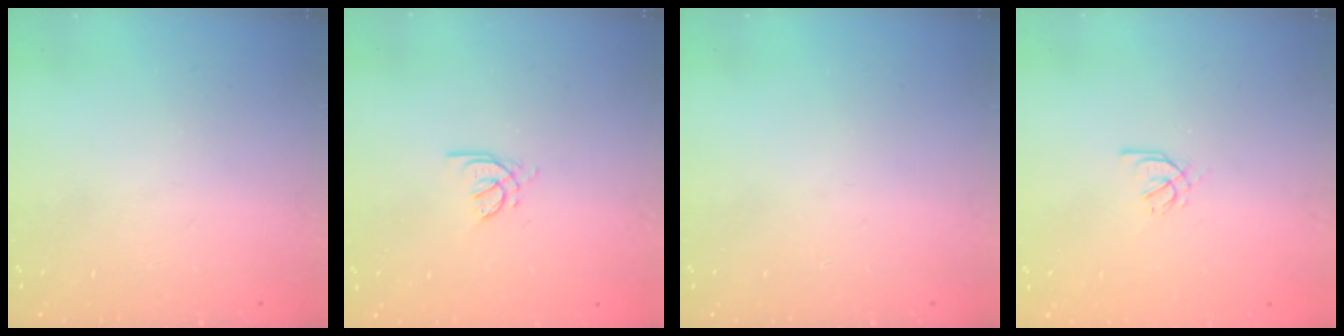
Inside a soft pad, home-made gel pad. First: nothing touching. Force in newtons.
{"total": 2.4, "press": 2.4, "slide": 0.6}
{"total": 0.0}
{"total": 2.1, "press": 2.0, "slide": 0.7}